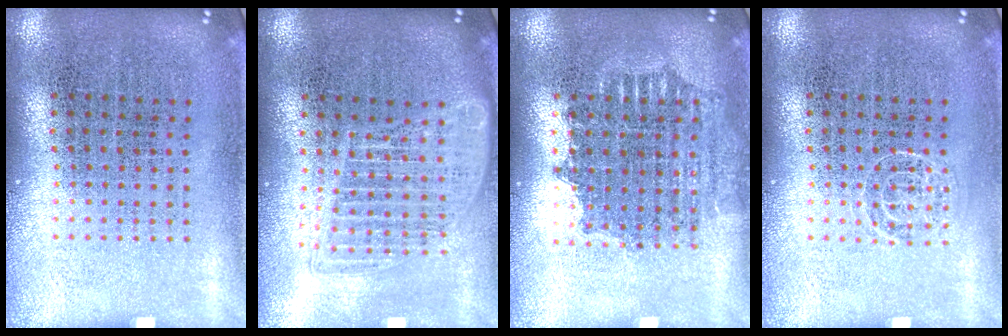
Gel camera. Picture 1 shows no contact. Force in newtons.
{"total": 1.7, "press": 1.5, "slide": 0.8}
{"total": 1.6, "press": 1.3, "slide": 0.8}
{"total": 0.9, "press": 0.9, "slide": 0.2}